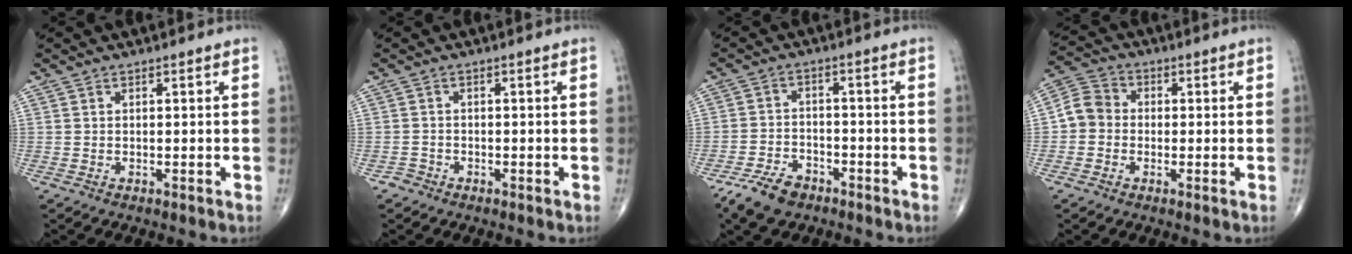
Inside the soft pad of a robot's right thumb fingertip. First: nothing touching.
{"total": 1.4, "force": [-1.0, 1.0, -0.3], "torque": [0.012, 0.006, -0.025]}
{"total": 7.0, "force": [-5.0, 3.8, 3.0], "torque": [-0.050, 0.017, -0.093]}
{"total": 5.9, "force": [-0.7, 5.3, 2.5], "torque": [-0.032, 0.022, -0.030]}